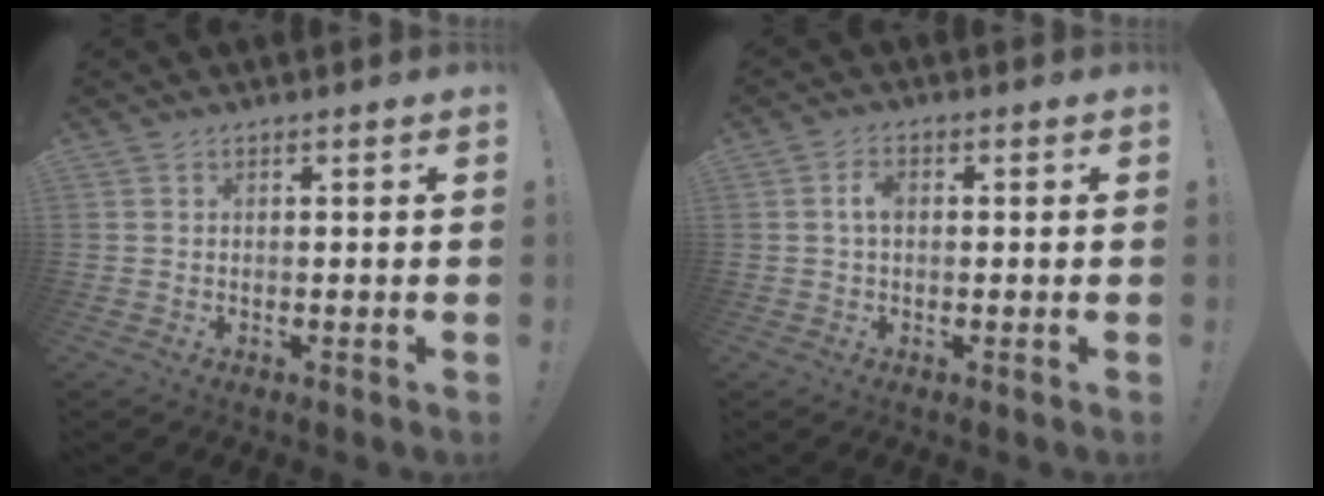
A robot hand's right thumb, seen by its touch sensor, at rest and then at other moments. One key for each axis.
{"total": 3.2, "fx": 0.3, "fy": 1.9, "fz": 2.6, "tx": -0.049, "ty": 0.008, "tz": 0.002}